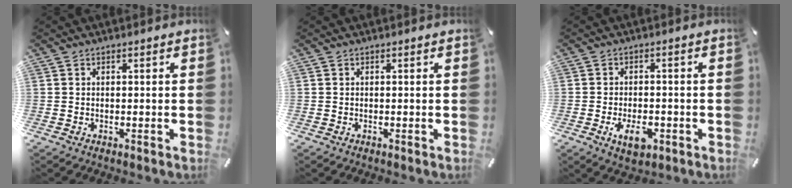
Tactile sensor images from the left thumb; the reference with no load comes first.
{"total": 0.0}
{"total": 5.9, "force": [-2.2, 3.4, 4.3], "torque": [-0.079, 0.004, -0.040]}